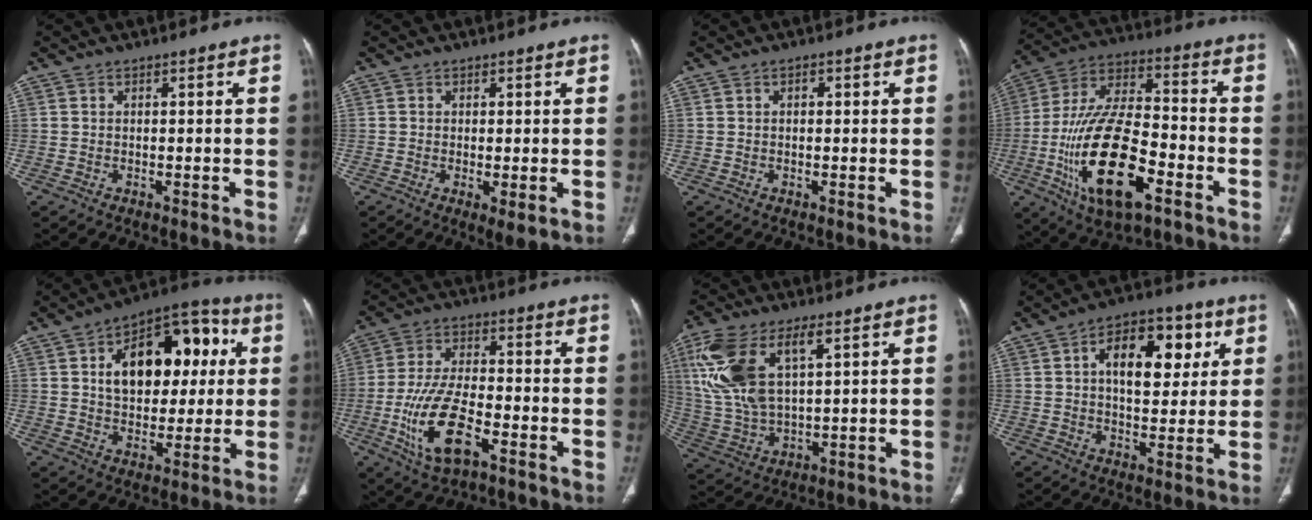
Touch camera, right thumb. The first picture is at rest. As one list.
[{"total": 2.8, "force": [-0.6, 0.8, 2.6], "torque": [-0.049, -0.013, -0.010]}, {"total": 1.2, "force": [0.4, 0.7, 0.9], "torque": [-0.013, 0.002, 0.006]}, {"total": 22.6, "force": [-8.3, 9.7, 18.7], "torque": [-0.357, 0.032, -0.142]}, {"total": 19.4, "force": [4.4, 11.8, 14.8], "torque": [-0.170, 0.020, 0.066]}, {"total": 13.4, "force": [-5.4, 5.5, 11.0], "torque": [-0.220, 0.016, -0.096]}, {"total": 16.1, "force": [5.9, 7.4, 12.9], "torque": [-0.285, -0.008, 0.123]}, {"total": 14.5, "force": [4.4, 8.0, 11.2], "torque": [-0.128, 0.003, 0.065]}]